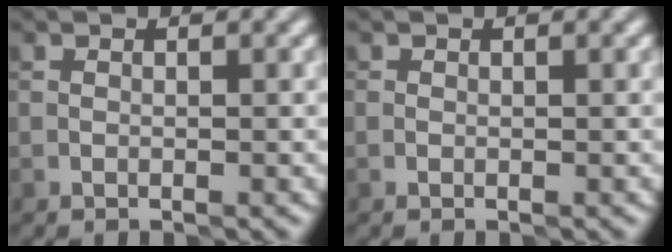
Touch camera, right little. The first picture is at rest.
{"total": 0.0}